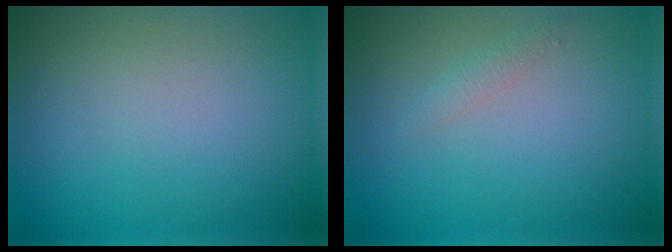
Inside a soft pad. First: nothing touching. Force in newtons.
{"total": 0.8, "press": 0.8, "slide": 0.1}